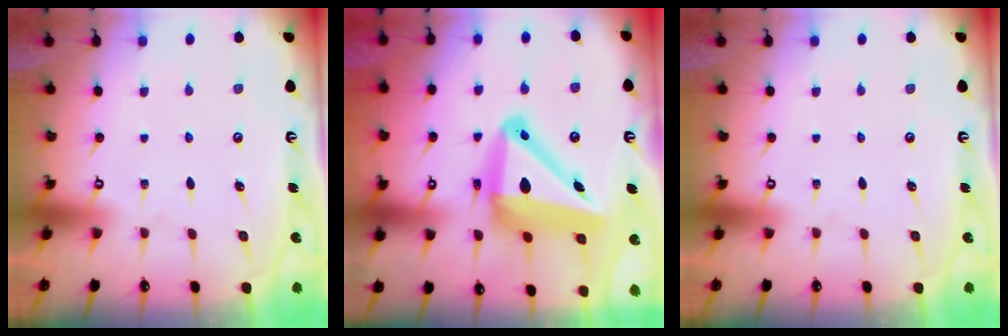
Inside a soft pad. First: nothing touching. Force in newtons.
{"total": 18.7, "press": 18.4, "slide": 3.1}
{"total": 0.0}